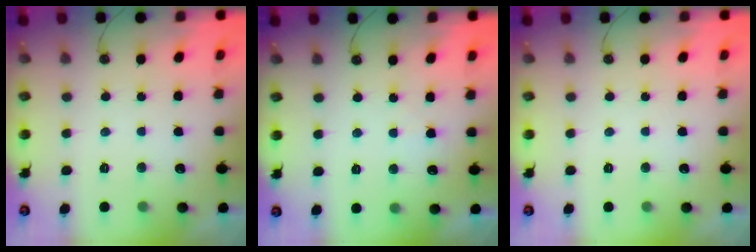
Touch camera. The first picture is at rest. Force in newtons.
{"total": 3.8, "press": 3.8, "slide": 0.6}
{"total": 0.0}